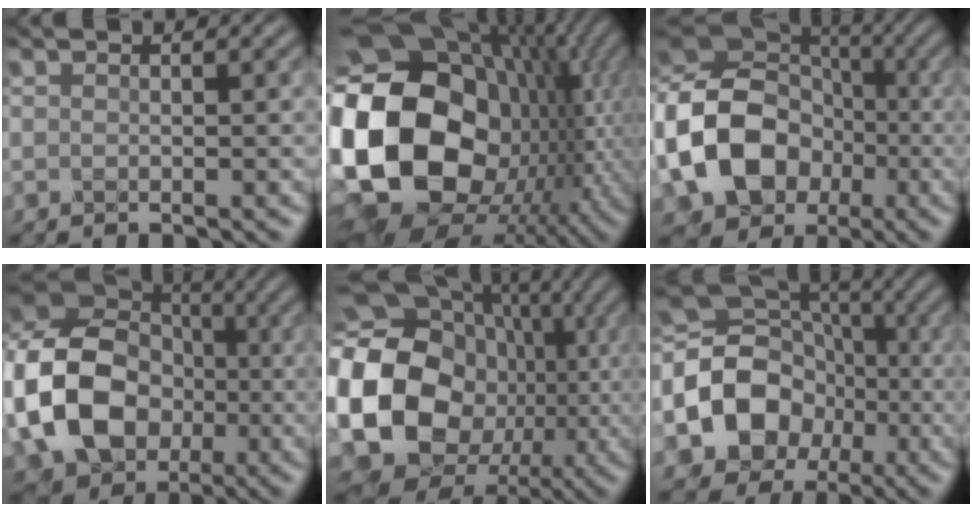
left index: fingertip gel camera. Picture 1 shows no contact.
{"total": 22.3, "force": [-1.1, 17.1, 14.3], "torque": [-0.322, -0.020, -0.020]}
{"total": 14.8, "force": [-2.9, 11.9, 8.3], "torque": [-0.185, -0.010, -0.065]}
{"total": 13.1, "force": [-2.1, 10.2, 8.0], "torque": [-0.173, -0.004, -0.043]}
{"total": 19.6, "force": [-2.1, 16.7, 10.0], "torque": [-0.203, -0.018, -0.060]}
{"total": 12.7, "force": [-2.1, 10.5, 6.7], "torque": [-0.141, -0.007, -0.051]}